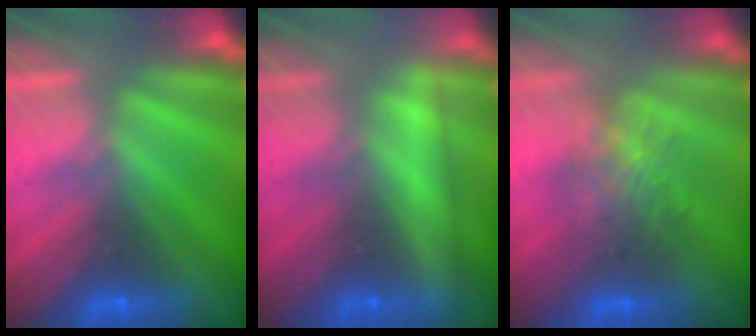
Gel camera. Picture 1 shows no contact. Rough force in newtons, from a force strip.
{"total": 2.4}
{"total": 4.7}